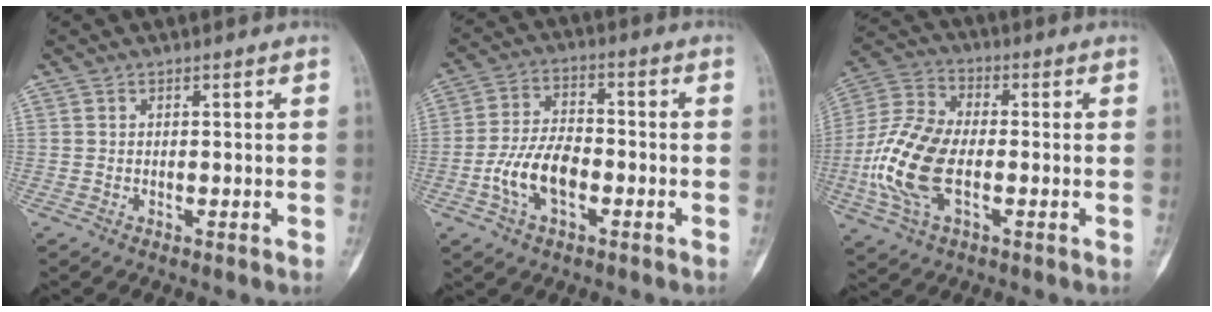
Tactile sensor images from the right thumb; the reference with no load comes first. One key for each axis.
{"total": 9.7, "fx": -3.0, "fy": 5.2, "fz": 7.6, "tx": -0.147, "ty": 0.023, "tz": -0.061}
{"total": 14.8, "fx": -2.8, "fy": 7.9, "fz": 12.2, "tx": -0.272, "ty": 0.014, "tz": -0.058}